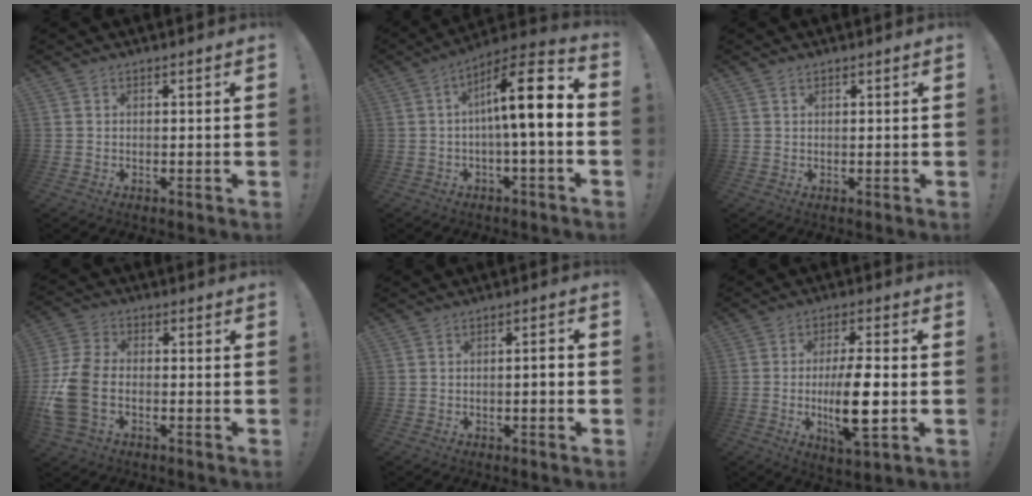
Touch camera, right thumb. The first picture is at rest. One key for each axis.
{"total": 15.0, "fx": 0.9, "fy": 2.6, "fz": 14.7, "tx": -0.243, "ty": -0.004, "tz": 0.005}
{"total": 0.6, "fx": 0.5, "fy": 0.3, "fz": 0.2, "tx": -0.004, "ty": -0.001, "tz": 0.010}
{"total": 11.8, "fx": -4.1, "fy": 7.6, "fz": 8.0, "tx": -0.179, "ty": 0.024, "tz": -0.071}
{"total": 2.7, "fx": -0.9, "fy": 0.0, "fz": 2.6, "tx": -0.051, "ty": 0.004, "tz": -0.017}
{"total": 13.2, "fx": -2.4, "fy": 2.9, "fz": 12.6, "tx": -0.228, "ty": -0.007, "tz": -0.045}